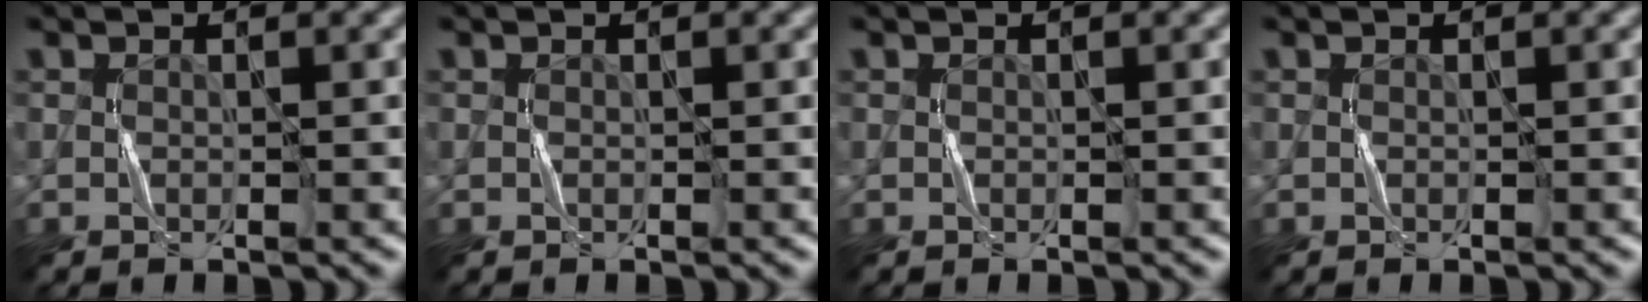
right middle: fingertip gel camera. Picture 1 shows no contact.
{"total": 0.0}
{"total": 0.0}
{"total": 0.0}